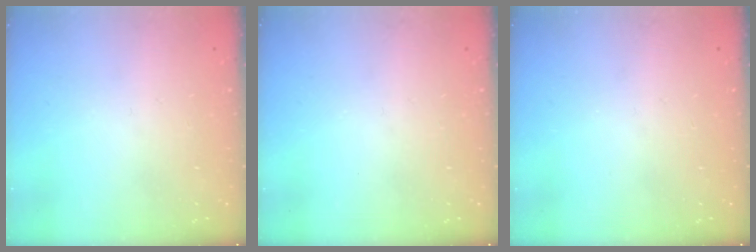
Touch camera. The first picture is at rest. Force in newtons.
{"total": 0.0}
{"total": 0.0}